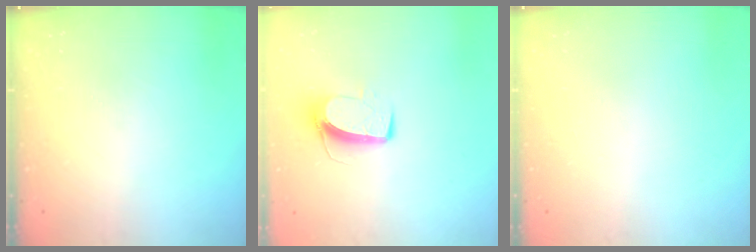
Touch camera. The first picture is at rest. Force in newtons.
{"total": 9.9, "press": 9.9, "slide": 0.4}
{"total": 0.0}